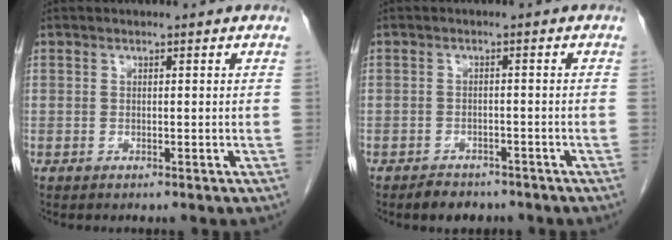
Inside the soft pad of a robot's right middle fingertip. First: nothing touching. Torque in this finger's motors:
{"motor_torque": [0.44, -0.30, -0.01, 0.01]}